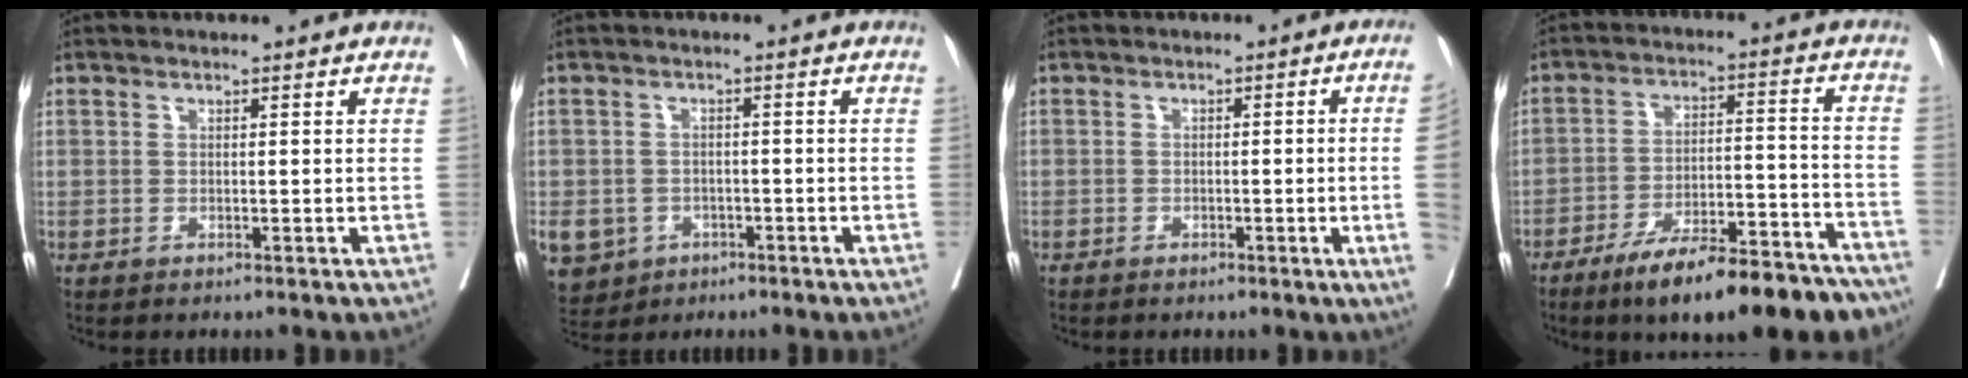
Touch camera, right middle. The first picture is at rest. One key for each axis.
{"total": 10.1, "fx": -4.5, "fy": 8.4, "fz": 3.3, "tx": -0.090, "ty": 0.004, "tz": -0.062}
{"total": 5.4, "fx": -1.0, "fy": -1.0, "fz": 5.2, "tx": -0.058, "ty": 0.000, "tz": -0.016}
{"total": 19.0, "fx": -14.9, "fy": 4.2, "fz": 11.0, "tx": -0.109, "ty": 0.033, "tz": -0.228}